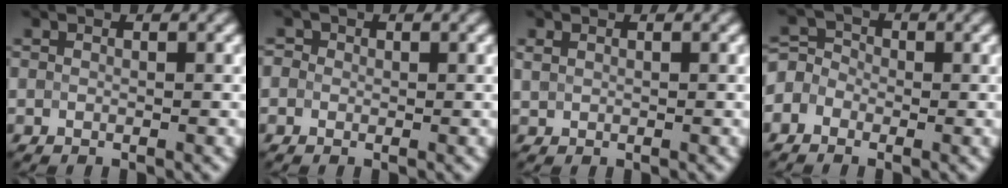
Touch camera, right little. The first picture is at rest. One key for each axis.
{"total": 0.8, "fx": 0.2, "fy": 0.8, "fz": 0.2, "tx": -0.001, "ty": -0.002, "tz": -0.004}
{"total": 0.7, "fx": 0.4, "fy": 0.4, "fz": 0.4, "tx": -0.012, "ty": 0.000, "tz": 0.013}
{"total": 2.8, "fx": -1.1, "fy": 2.4, "fz": 0.8, "tx": -0.005, "ty": 0.017, "tz": -0.033}